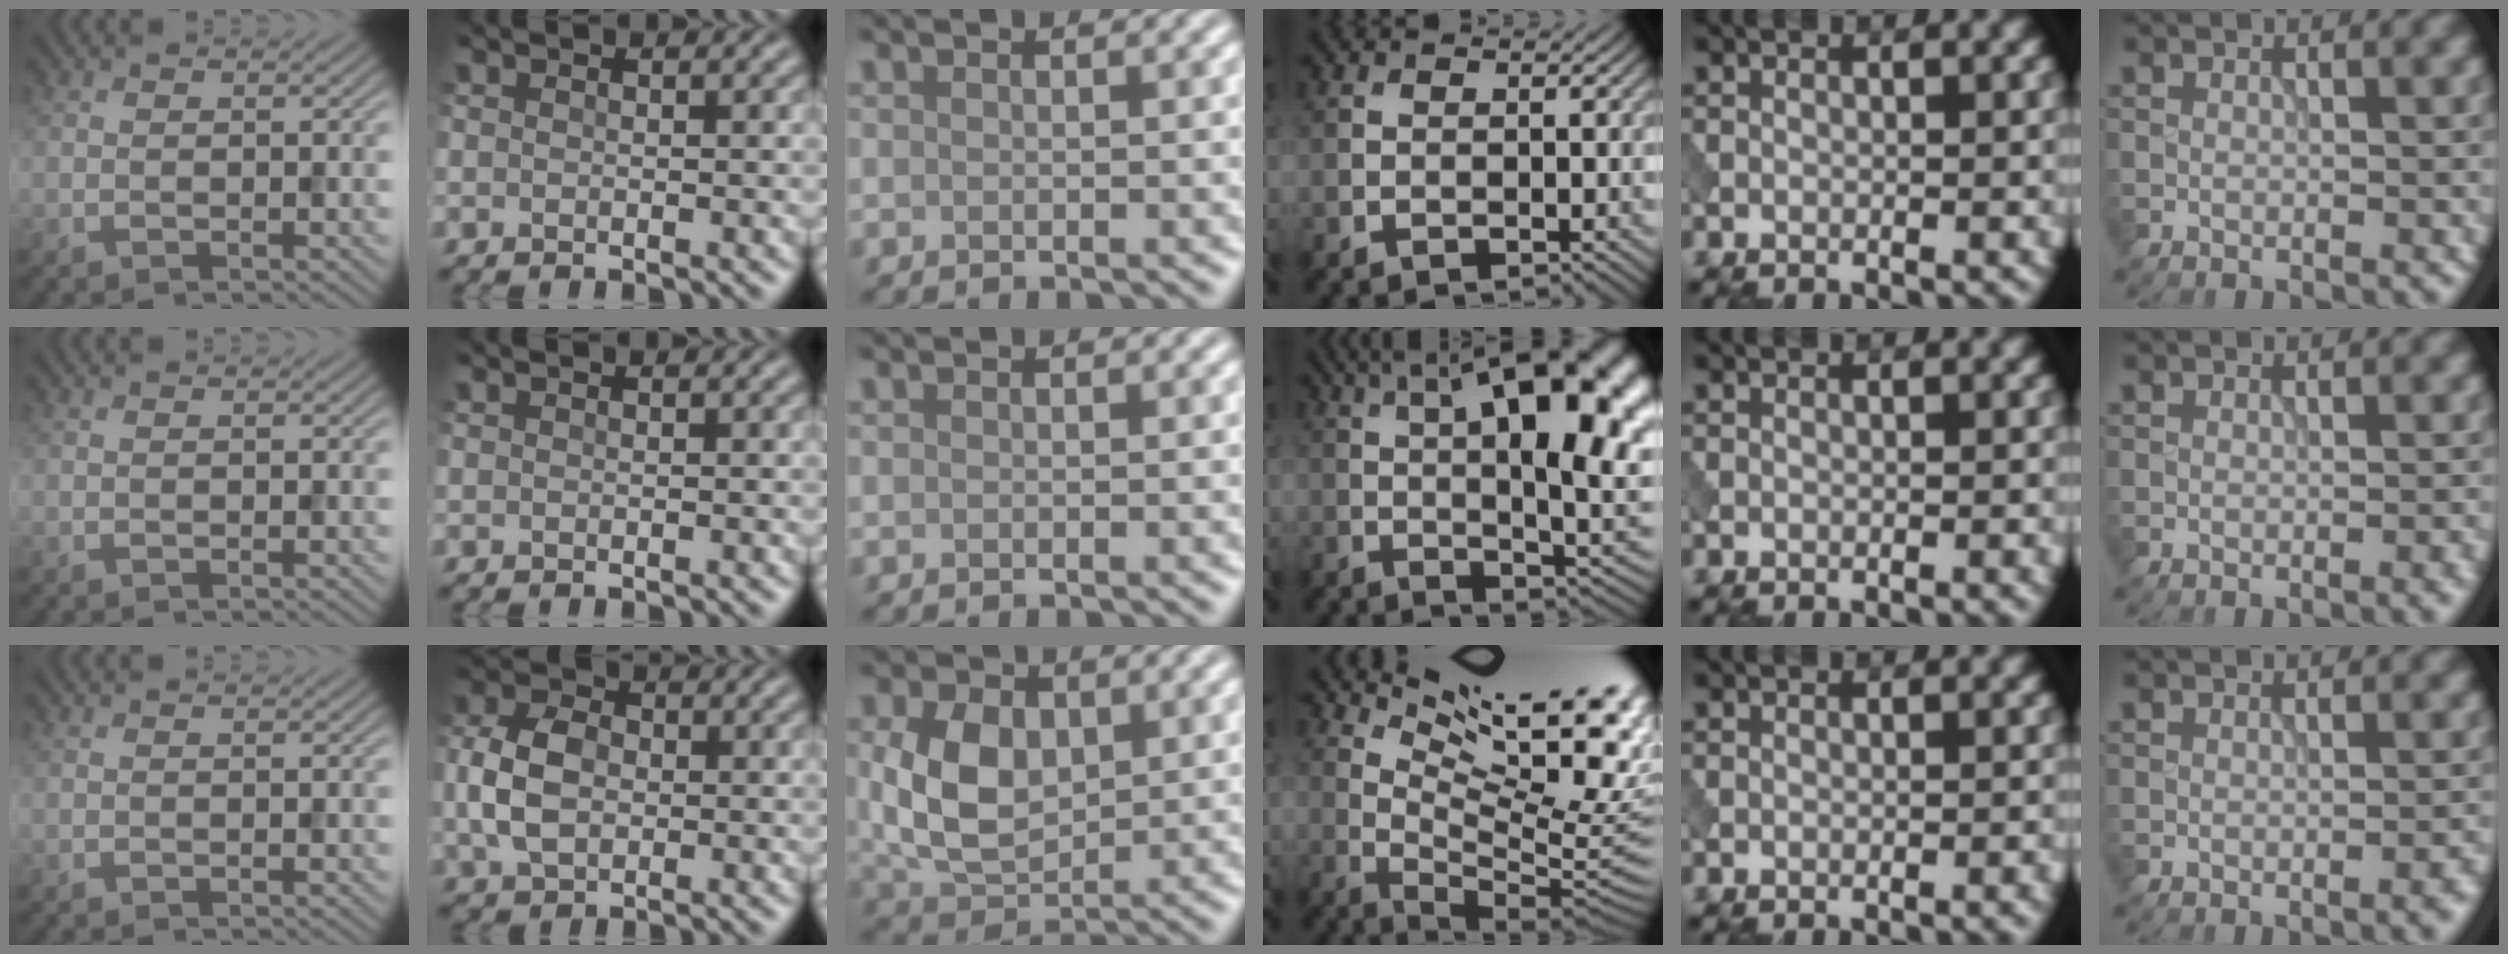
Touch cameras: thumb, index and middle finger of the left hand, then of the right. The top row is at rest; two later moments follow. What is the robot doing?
{"motion": "dispense", "object": "syringe"}